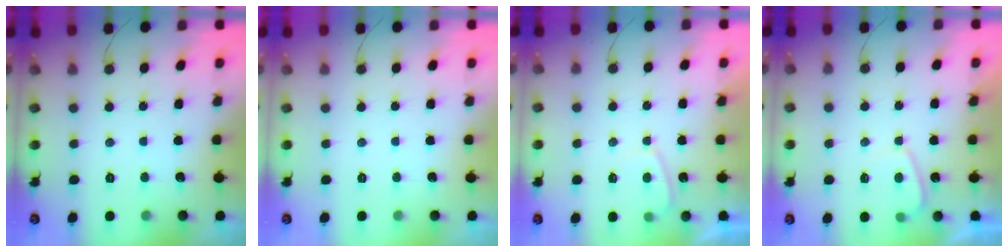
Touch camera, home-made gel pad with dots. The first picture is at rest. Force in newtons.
{"total": 0.0}
{"total": 2.0, "press": 2.0, "slide": 0.6}
{"total": 1.2, "press": 1.1, "slide": 0.6}